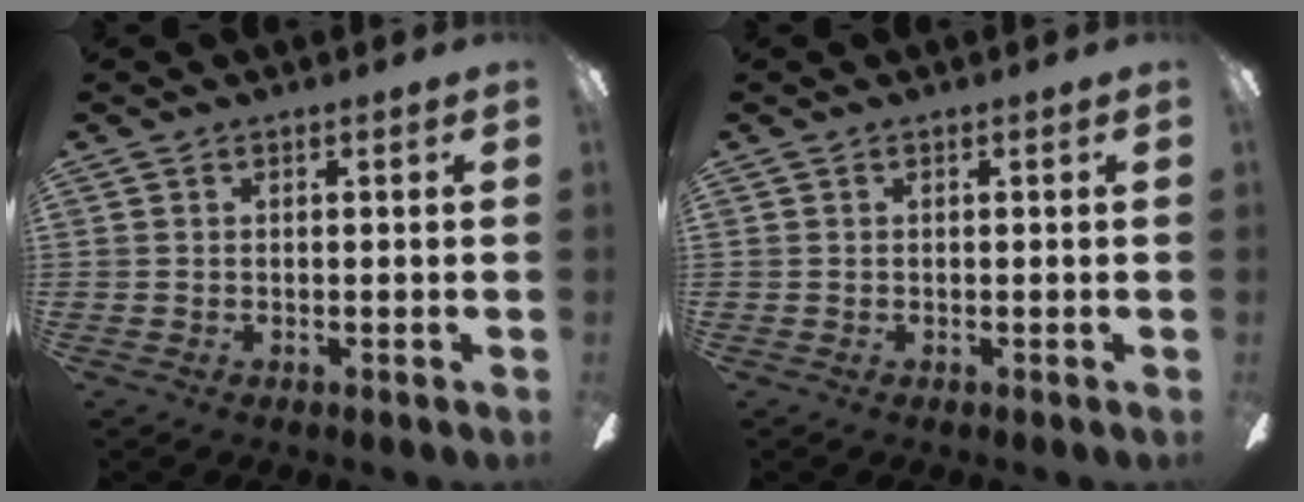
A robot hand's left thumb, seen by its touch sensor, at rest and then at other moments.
{"total": 0.0}